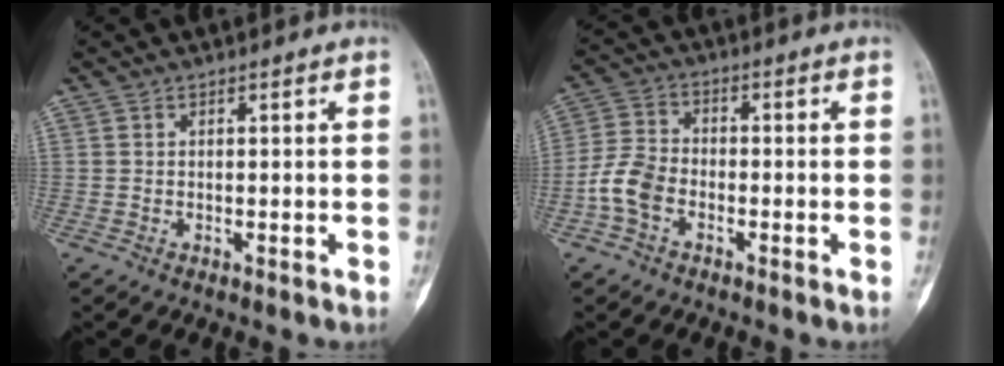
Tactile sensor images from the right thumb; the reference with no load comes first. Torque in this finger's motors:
{"motor_torque": [0.28, 0.25, 0.07, -0.12, 0.08]}